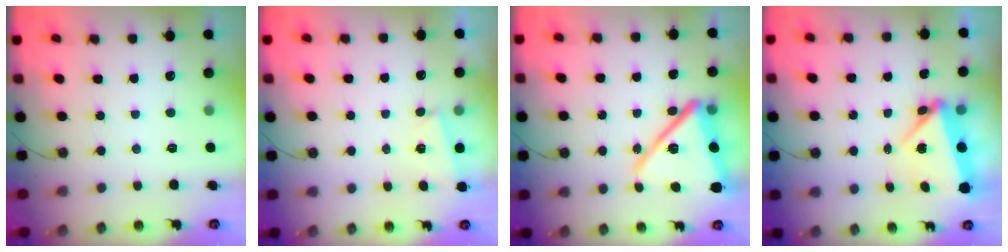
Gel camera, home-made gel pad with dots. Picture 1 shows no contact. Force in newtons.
{"total": 1.7, "press": 1.3, "slide": 1.0}
{"total": 19.9, "press": 19.9, "slide": 1.5}
{"total": 5.5, "press": 5.5, "slide": 0.8}